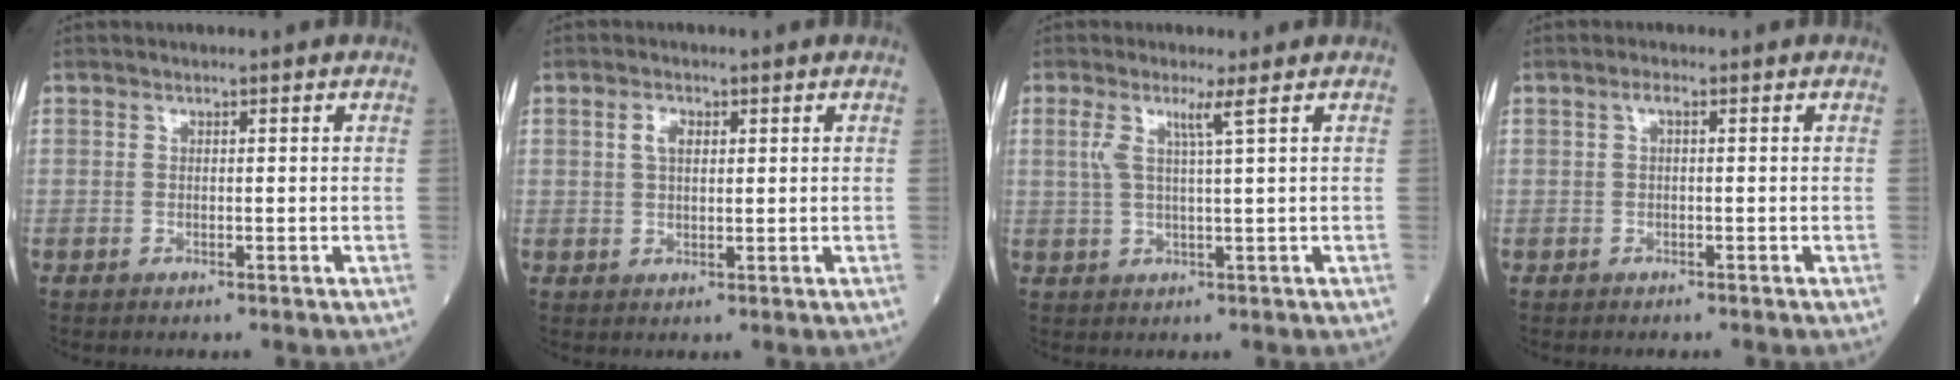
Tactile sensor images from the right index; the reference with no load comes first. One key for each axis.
{"total": 2.6, "fx": 0.9, "fy": 1.4, "fz": 2.0, "tx": -0.039, "ty": 0.006, "tz": 0.017}
{"total": 3.6, "fx": 1.6, "fy": -0.6, "fz": 3.1, "tx": -0.073, "ty": 0.007, "tz": 0.038}
{"total": 1.1, "fx": 0.1, "fy": 0.3, "fz": 1.0, "tx": -0.021, "ty": 0.002, "tz": -0.002}